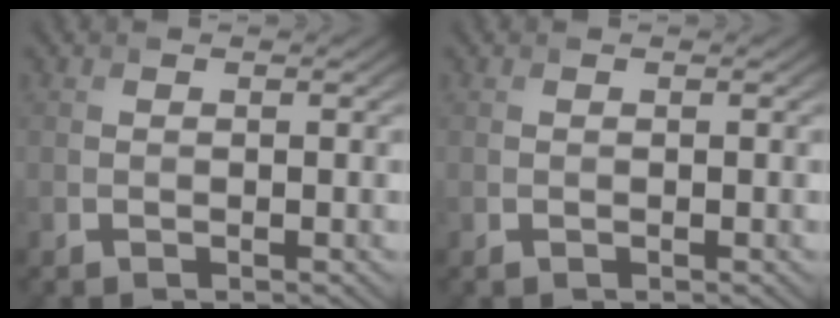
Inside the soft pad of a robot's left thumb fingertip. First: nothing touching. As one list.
[{"total": 0.0}]